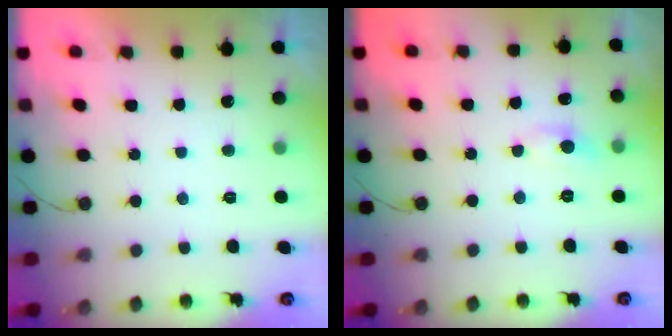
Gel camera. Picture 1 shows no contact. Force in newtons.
{"total": 5.6, "press": 5.5, "slide": 0.7}